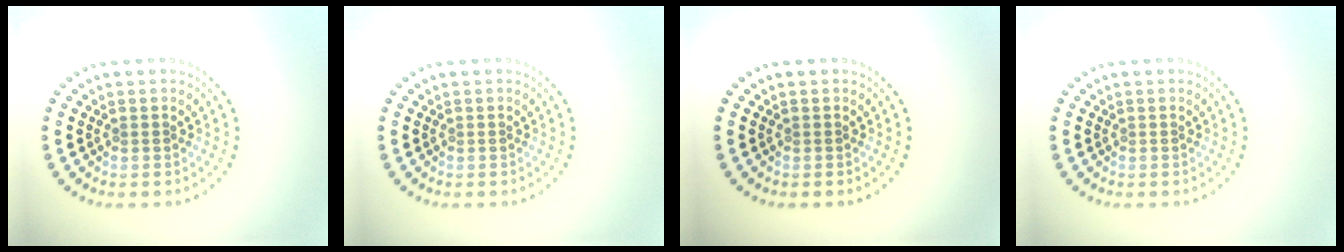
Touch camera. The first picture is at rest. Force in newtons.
{"total": 0.0}
{"total": 0.0}
{"total": 0.0}